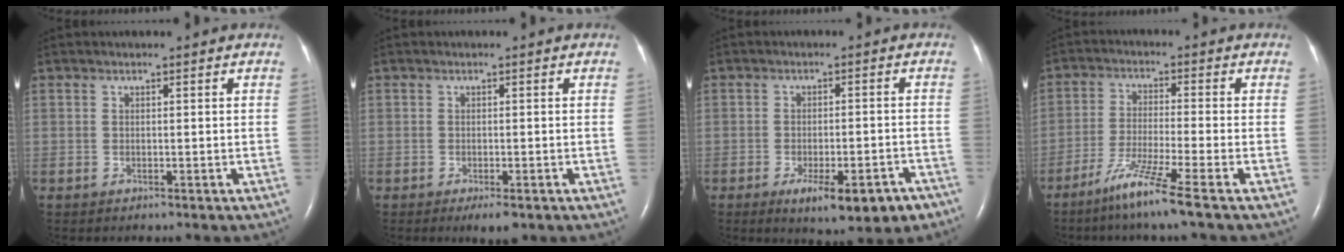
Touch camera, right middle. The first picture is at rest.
{"total": 2.5, "force": [-1.6, 0.7, 1.9], "torque": [-0.024, -0.003, -0.021]}
{"total": 9.4, "force": [-5.9, 2.9, 6.8], "torque": [-0.086, -0.005, -0.077]}
{"total": 7.6, "force": [-5.1, -1.5, 5.4], "torque": [-0.108, -0.029, -0.105]}